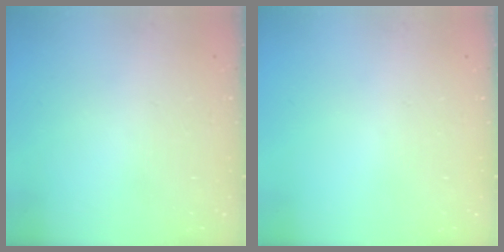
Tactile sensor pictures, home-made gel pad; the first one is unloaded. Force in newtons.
{"total": 0.0}